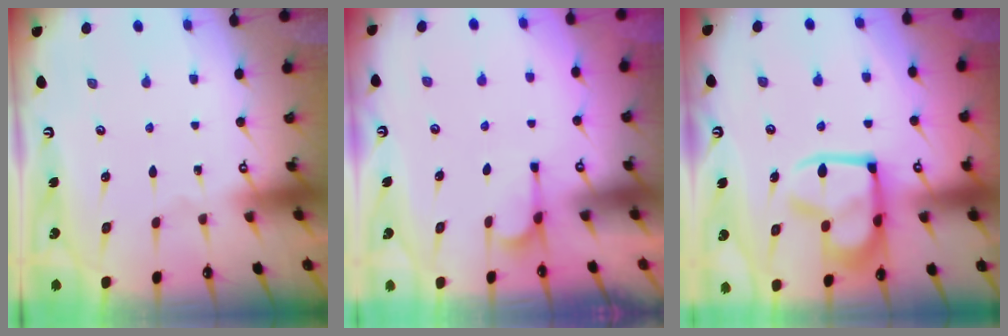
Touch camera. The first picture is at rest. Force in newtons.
{"total": 1.7, "press": 1.3, "slide": 1.1}
{"total": 14.1, "press": 14.0, "slide": 1.4}